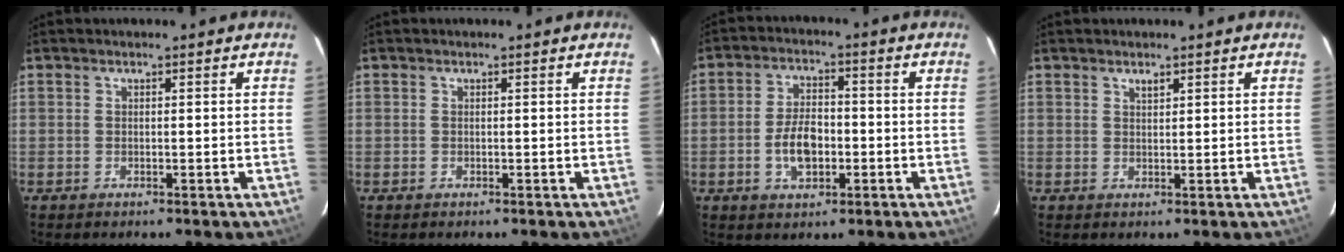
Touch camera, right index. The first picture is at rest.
{"total": 0.0}
{"total": 7.5, "force": [-1.9, 4.2, 5.8], "torque": [-0.113, 0.010, -0.028]}
{"total": 1.1, "force": [0.8, 0.5, 0.6], "torque": [-0.008, 0.001, 0.015]}